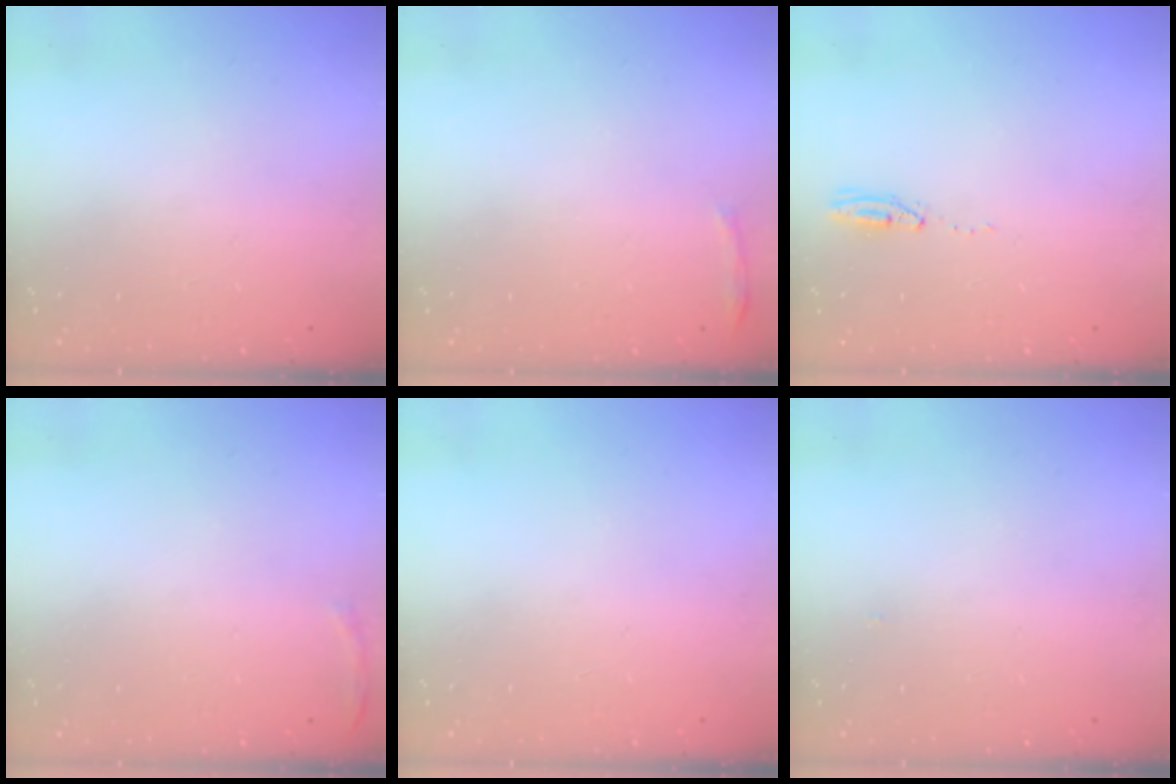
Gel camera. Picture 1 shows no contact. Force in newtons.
{"total": 4.0, "press": 3.7, "slide": 1.6}
{"total": 3.8, "press": 3.7, "slide": 1.1}
{"total": 5.2, "press": 5.1, "slide": 1.2}
{"total": 1.0, "press": 0.0, "slide": 1.0}
{"total": 15.5, "press": 3.5, "slide": 15.1}